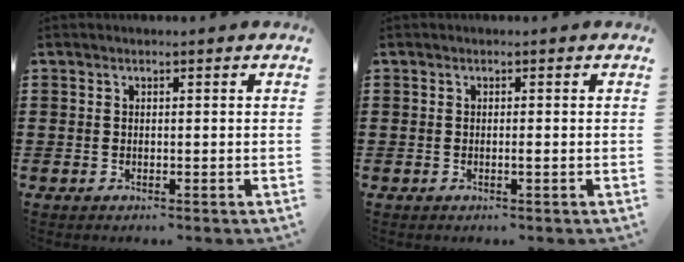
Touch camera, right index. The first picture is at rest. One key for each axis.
{"total": 0.8, "fx": -0.3, "fy": -0.1, "fz": 0.7, "tx": -0.012, "ty": -0.005, "tz": -0.004}